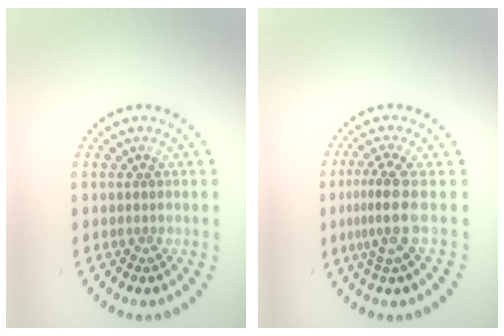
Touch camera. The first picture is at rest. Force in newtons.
{"total": 3.2, "press": 2.4, "slide": 2.2}